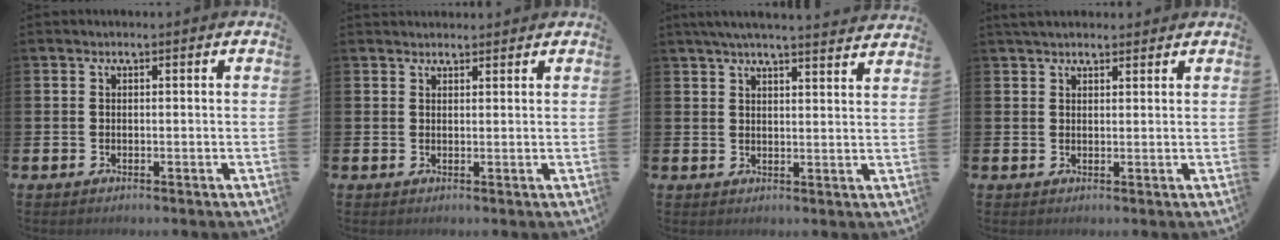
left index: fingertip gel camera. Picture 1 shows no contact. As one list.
[{"total": 1.6, "force": [1.6, 0.5, -0.1], "torque": [0.010, -0.005, 0.027]}, {"total": 4.9, "force": [4.7, -0.2, 1.4], "torque": [-0.036, -0.018, 0.083]}, {"total": 2.8, "force": [2.5, 0.9, 0.6], "torque": [-0.005, -0.005, 0.044]}]